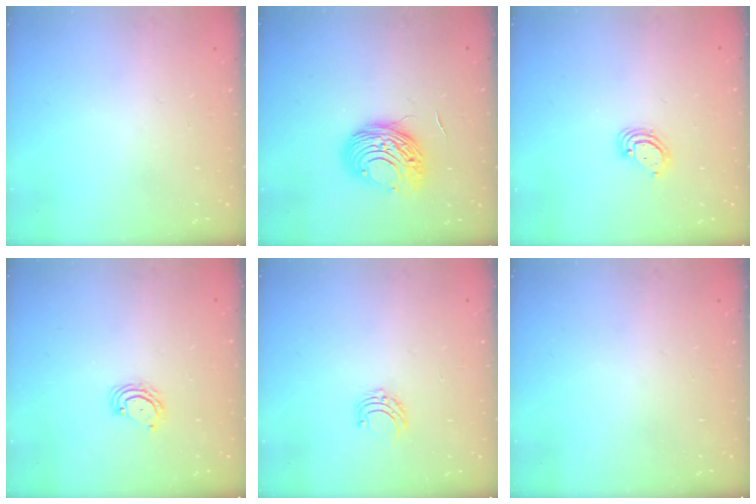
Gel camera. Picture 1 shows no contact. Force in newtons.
{"total": 10.5, "press": 10.5, "slide": 0.9}
{"total": 3.2, "press": 3.2, "slide": 0.2}
{"total": 5.0, "press": 5.0, "slide": 0.4}
{"total": 5.3, "press": 5.3, "slide": 0.5}
{"total": 0.0}